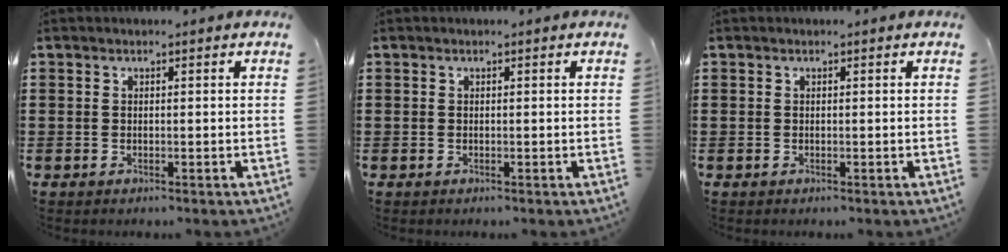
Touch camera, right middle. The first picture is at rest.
{"total": 0.0}
{"total": 0.0}